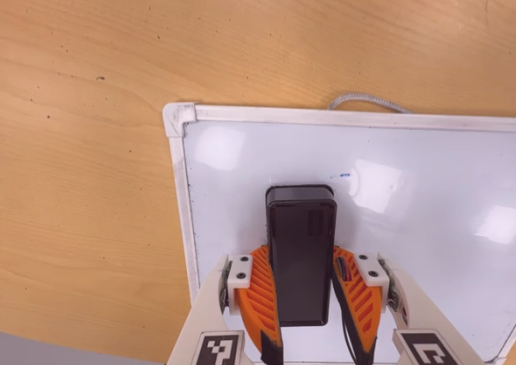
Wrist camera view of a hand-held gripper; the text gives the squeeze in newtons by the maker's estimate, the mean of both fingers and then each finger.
{"total": 12.6, "left": 11.9, "right": 13.2}